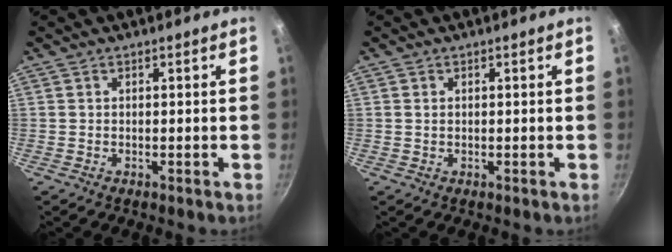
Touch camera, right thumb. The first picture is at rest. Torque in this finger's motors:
{"motor_torque": [-0.26, 0.26, -0.12, 0.12, -0.03]}